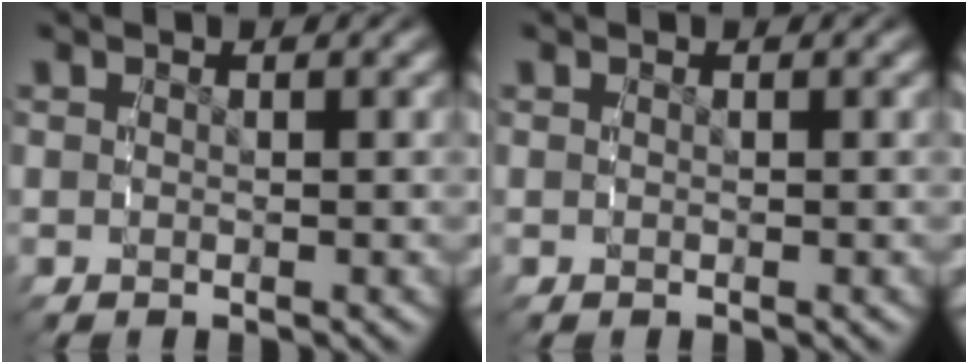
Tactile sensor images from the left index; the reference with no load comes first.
{"total": 0.0}